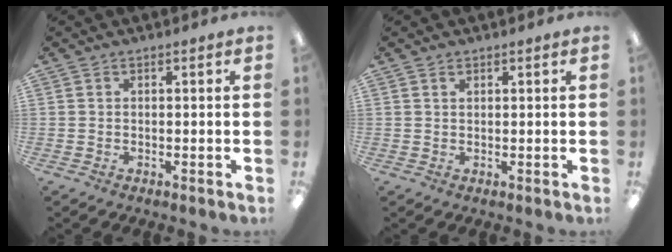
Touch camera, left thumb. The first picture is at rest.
{"total": 0.8, "force": [0.6, 0.4, 0.4], "torque": [-0.010, 0.001, 0.011]}